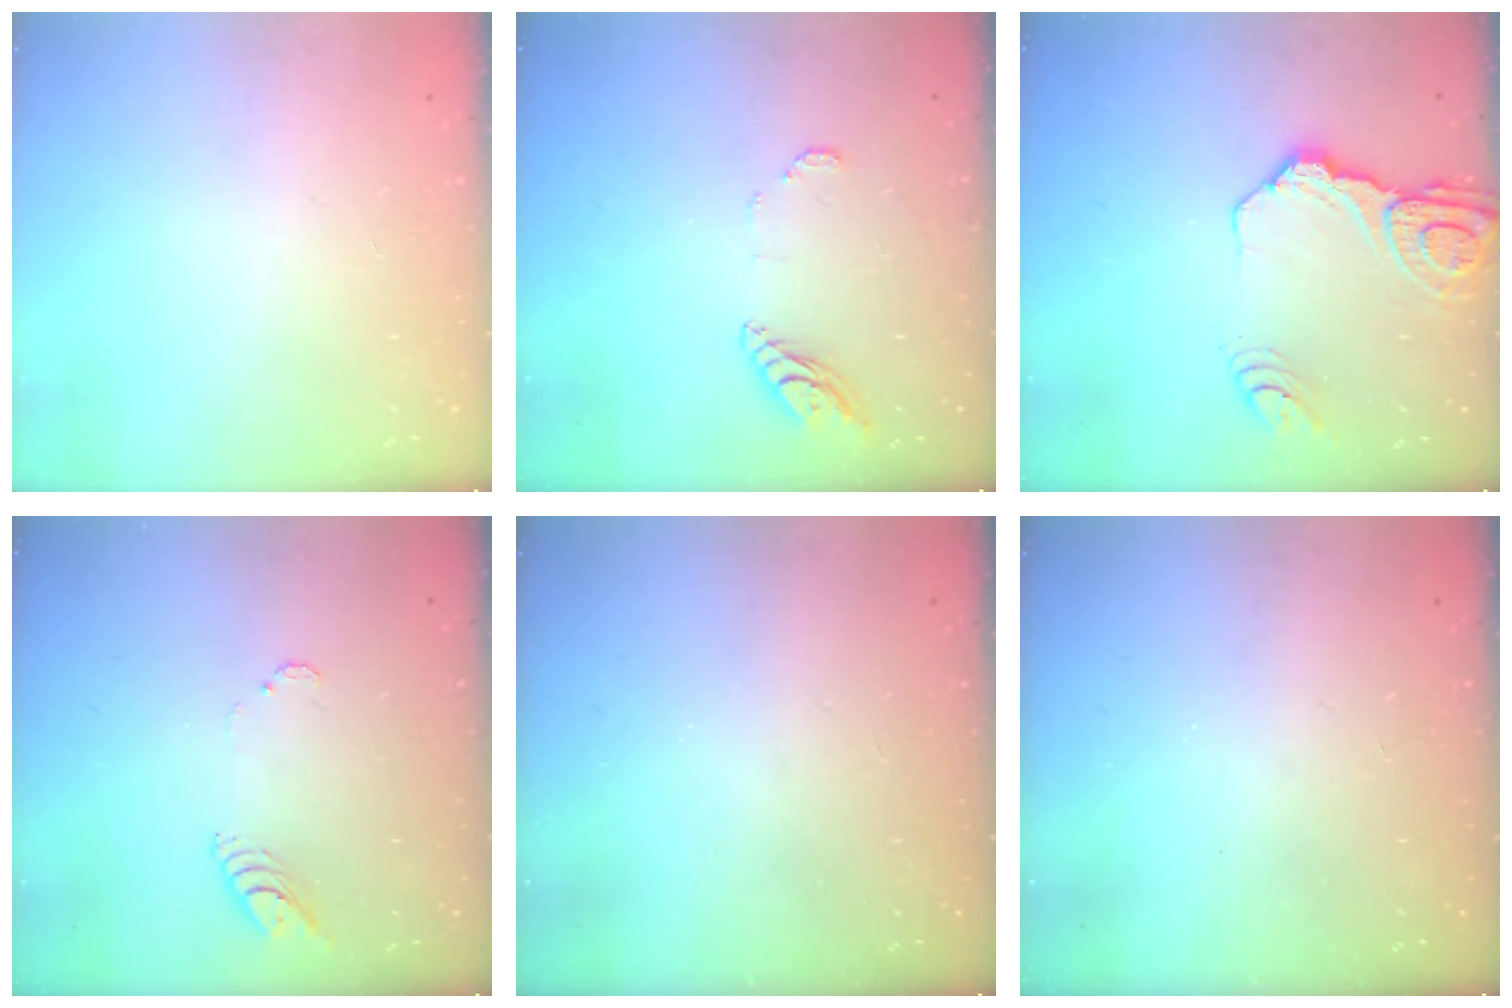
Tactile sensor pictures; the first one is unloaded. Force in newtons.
{"total": 7.9, "press": 7.8, "slide": 0.5}
{"total": 13.8, "press": 13.7, "slide": 1.5}
{"total": 4.7, "press": 4.7, "slide": 0.5}
{"total": 0.0}
{"total": 0.0}